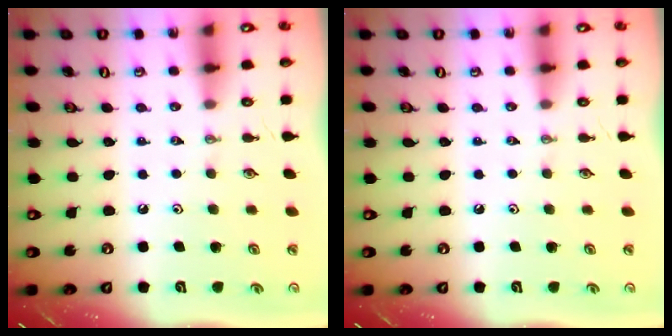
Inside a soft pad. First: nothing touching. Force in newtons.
{"total": 0.0}